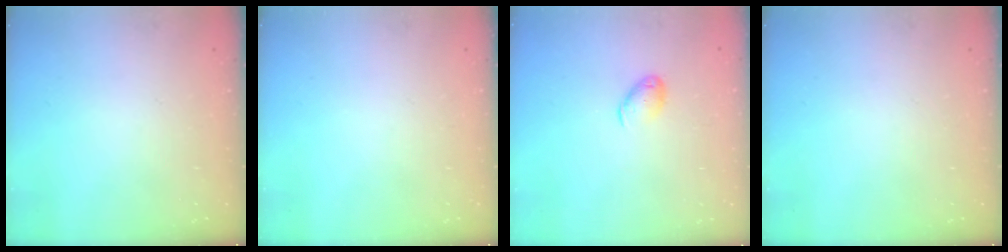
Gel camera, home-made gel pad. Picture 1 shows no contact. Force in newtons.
{"total": 0.0}
{"total": 7.0, "press": 6.9, "slide": 0.9}
{"total": 0.0}